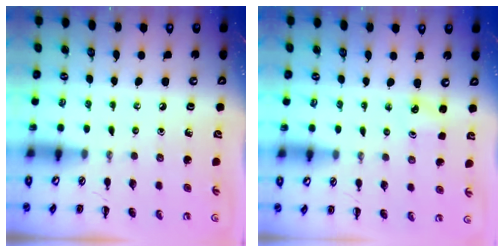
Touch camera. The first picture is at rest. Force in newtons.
{"total": 2.3, "press": 2.2, "slide": 0.7}